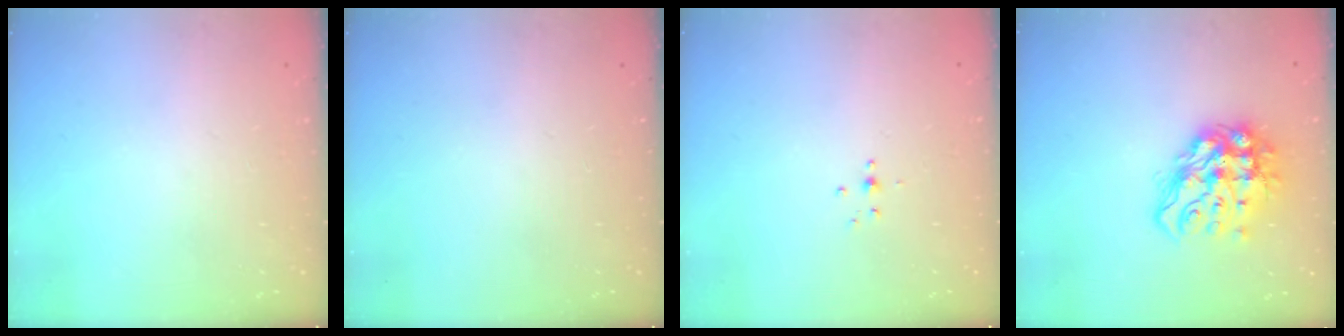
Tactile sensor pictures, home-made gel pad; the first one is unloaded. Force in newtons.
{"total": 0.0}
{"total": 2.7, "press": 2.6, "slide": 0.9}
{"total": 16.3, "press": 16.2, "slide": 1.9}